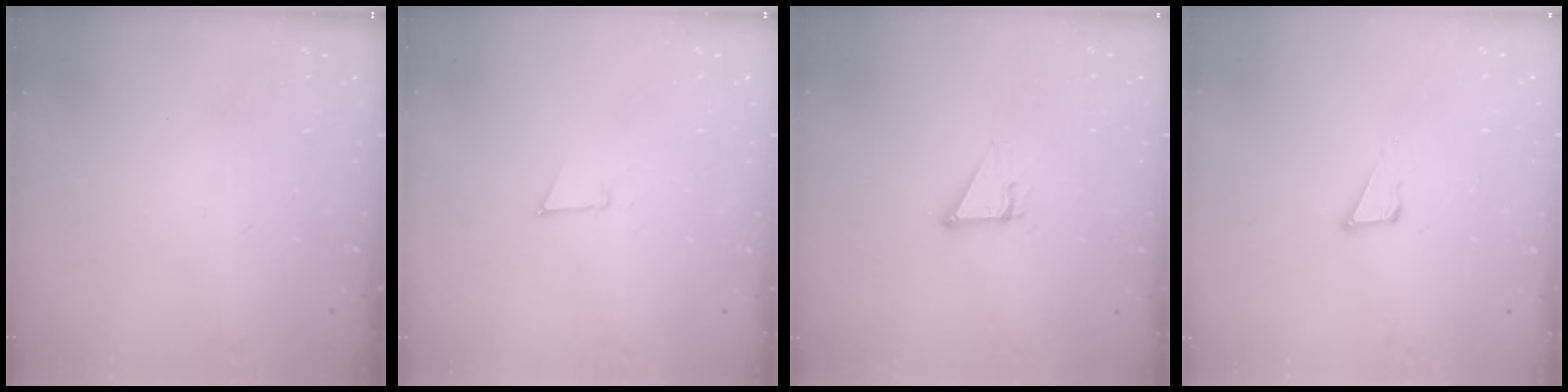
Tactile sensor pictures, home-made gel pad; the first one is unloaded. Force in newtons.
{"total": 3.8, "press": 3.7, "slide": 0.6}
{"total": 4.6, "press": 4.6, "slide": 0.2}
{"total": 3.8, "press": 3.7, "slide": 0.9}